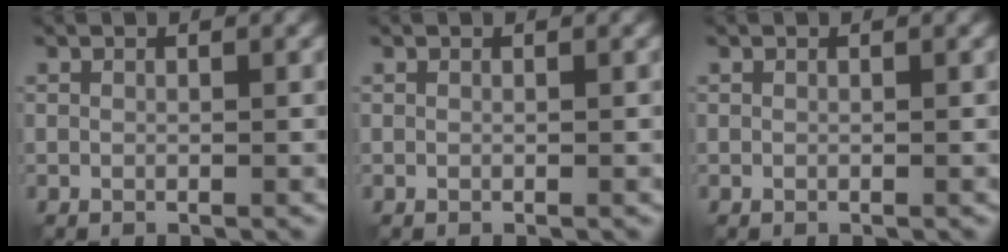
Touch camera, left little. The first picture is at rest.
{"total": 0.0}
{"total": 0.0}